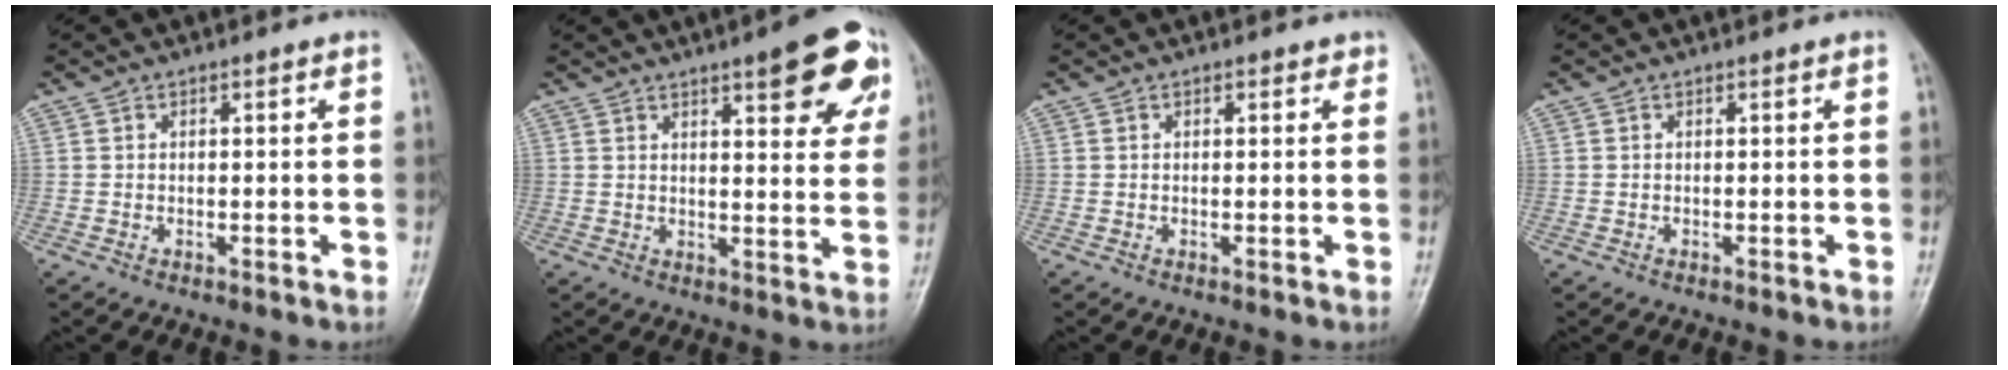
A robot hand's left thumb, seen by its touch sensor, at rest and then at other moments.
{"total": 13.2, "force": [6.8, 4.1, 10.5], "torque": [-0.094, -0.022, 0.082]}
{"total": 1.0, "force": [0.6, 0.6, 0.5], "torque": [-0.001, -0.001, 0.003]}
{"total": 0.0}